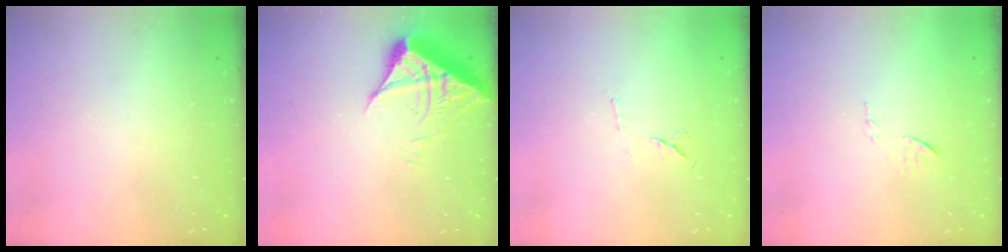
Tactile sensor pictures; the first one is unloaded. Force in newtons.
{"total": 6.1, "press": 6.1, "slide": 0.7}
{"total": 6.2, "press": 6.2, "slide": 0.9}
{"total": 6.9, "press": 6.9, "slide": 0.7}